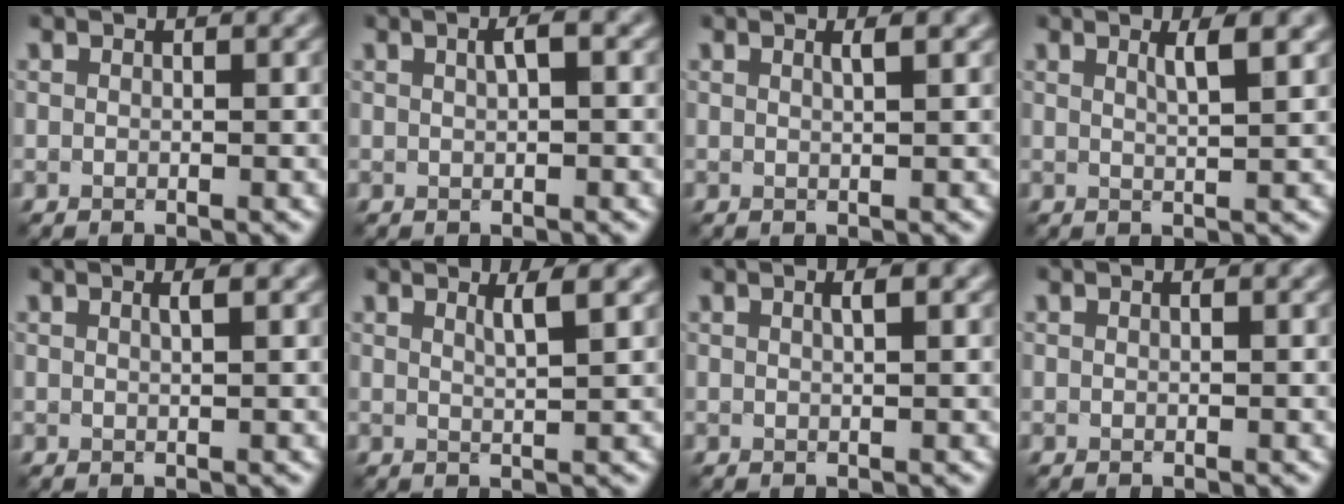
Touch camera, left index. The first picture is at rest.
{"total": 1.4, "force": [0.5, 0.2, 1.3], "torque": [-0.025, 0.007, 0.007]}
{"total": 1.2, "force": [0.6, 0.3, 1.0], "torque": [-0.008, 0.002, 0.004]}
{"total": 2.6, "force": [1.2, 0.7, 2.2], "torque": [-0.021, 0.003, 0.014]}
{"total": 1.2, "force": [0.5, 0.3, 1.1], "torque": [-0.011, 0.004, 0.002]}
{"total": 2.1, "force": [1.1, 0.4, 1.7], "torque": [-0.017, 0.003, 0.012]}
{"total": 1.3, "force": [0.5, 0.3, 1.1], "torque": [-0.014, 0.003, 0.003]}
{"total": 0.0}